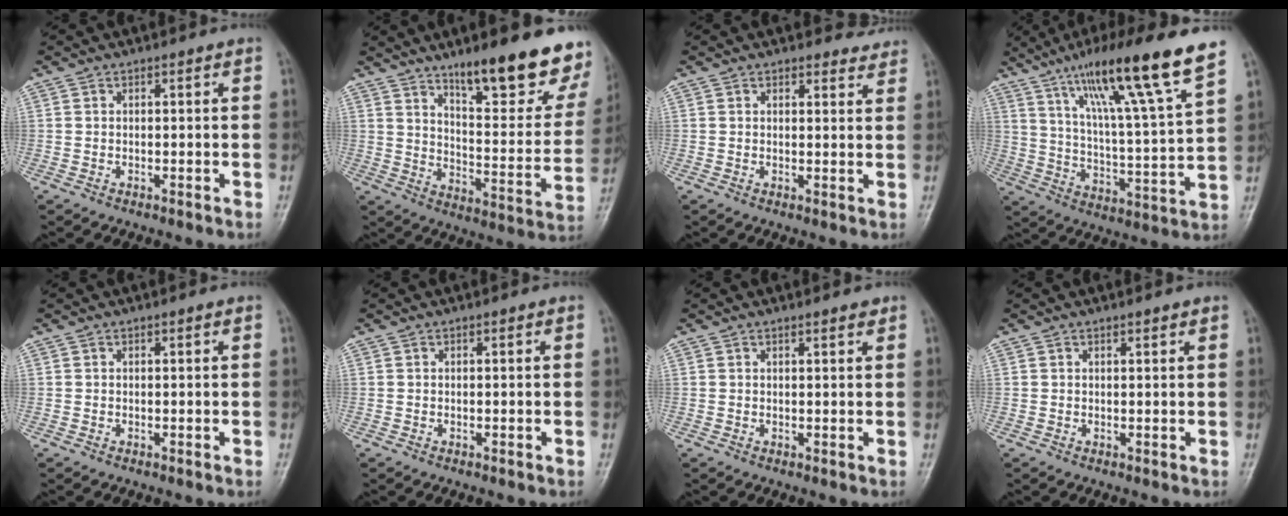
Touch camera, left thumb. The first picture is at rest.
{"total": 22.7, "force": [15.4, 6.2, 15.6], "torque": [-0.169, -0.087, 0.222]}
{"total": 3.1, "force": [2.9, 1.1, -0.1], "torque": [0.022, -0.021, 0.024]}
{"total": 20.2, "force": [12.8, 1.8, 15.5], "torque": [-0.239, -0.046, 0.212]}
{"total": 0.0}
{"total": 0.0}
{"total": 1.2, "force": [1.0, 0.2, 0.7], "torque": [-0.008, -0.006, 0.014]}
{"total": 1.0, "force": [0.8, 0.2, 0.6], "torque": [-0.008, -0.004, 0.012]}